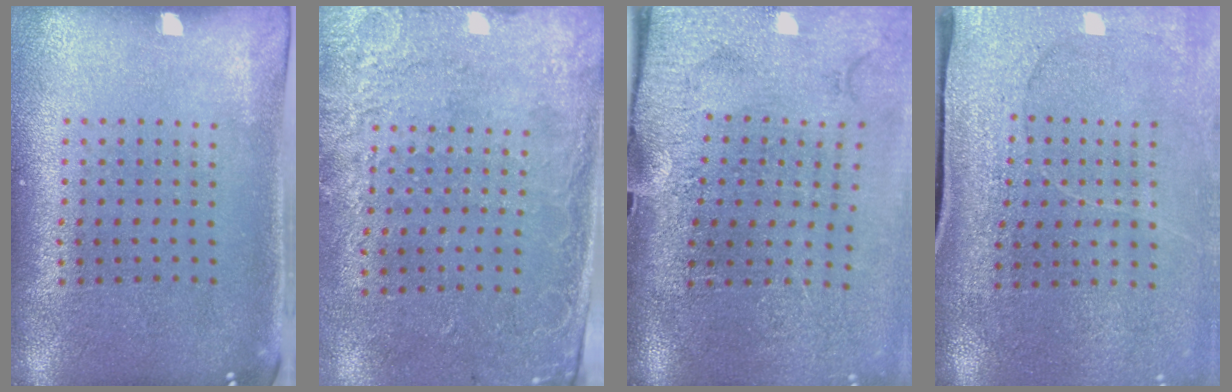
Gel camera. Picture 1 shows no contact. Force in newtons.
{"total": 2.7, "press": 2.0, "slide": 1.8}
{"total": 4.5, "press": 3.5, "slide": 2.9}
{"total": 3.0, "press": 2.8, "slide": 1.1}